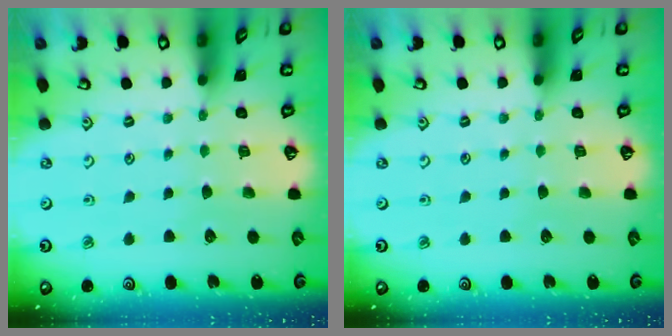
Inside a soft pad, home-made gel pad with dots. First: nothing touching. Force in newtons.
{"total": 0.0}